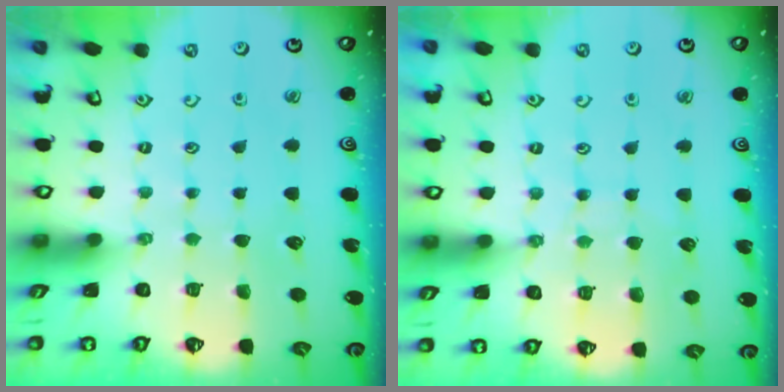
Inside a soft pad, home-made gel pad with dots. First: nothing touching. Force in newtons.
{"total": 6.6, "press": 6.6, "slide": 0.6}